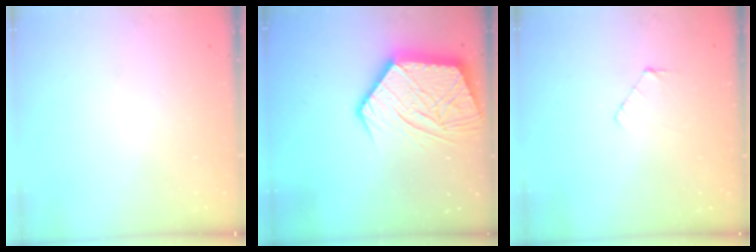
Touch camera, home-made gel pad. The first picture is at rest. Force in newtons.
{"total": 19.1, "press": 19.0, "slide": 1.6}
{"total": 4.4, "press": 4.4, "slide": 0.4}